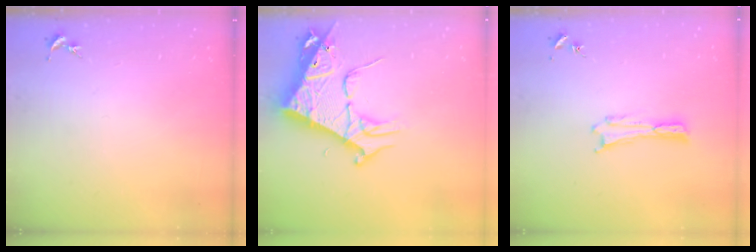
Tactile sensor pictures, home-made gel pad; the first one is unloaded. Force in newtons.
{"total": 10.3, "press": 10.2, "slide": 1.3}
{"total": 0.0}